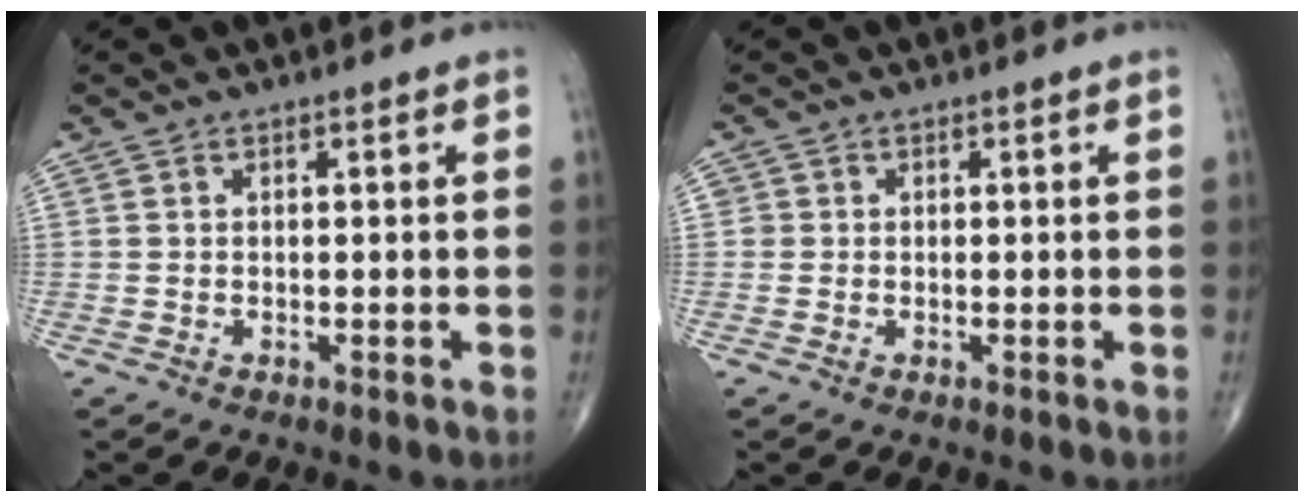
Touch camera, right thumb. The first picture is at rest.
{"total": 0.9, "force": [0.0, 0.9, 0.0], "torque": [0.006, 0.004, -0.003]}